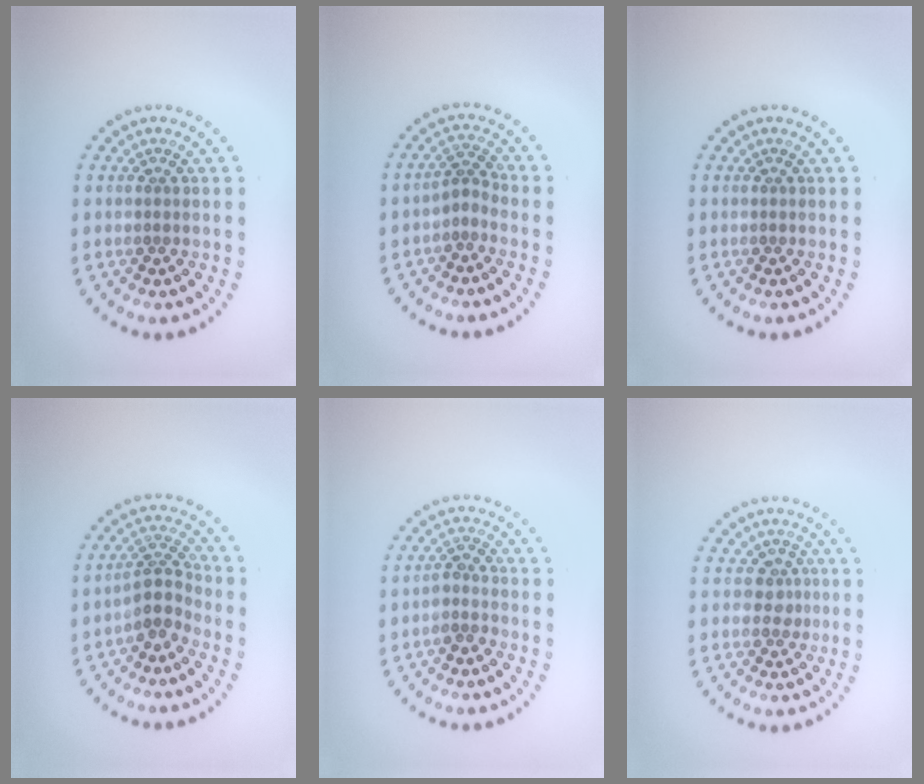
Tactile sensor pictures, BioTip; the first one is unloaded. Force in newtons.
{"total": 1.7, "press": 1.1, "slide": 1.3}
{"total": 0.0}
{"total": 3.0, "press": 2.2, "slide": 1.9}
{"total": 1.8, "press": 1.5, "slide": 1.1}
{"total": 1.5, "press": 1.2, "slide": 0.9}